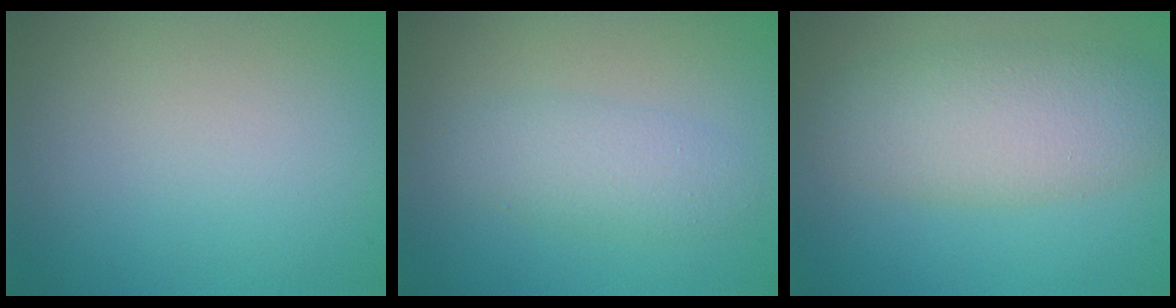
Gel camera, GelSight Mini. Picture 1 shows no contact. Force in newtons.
{"total": 2.7, "press": 2.7, "slide": 0.1}
{"total": 5.3, "press": 5.3, "slide": 0.2}